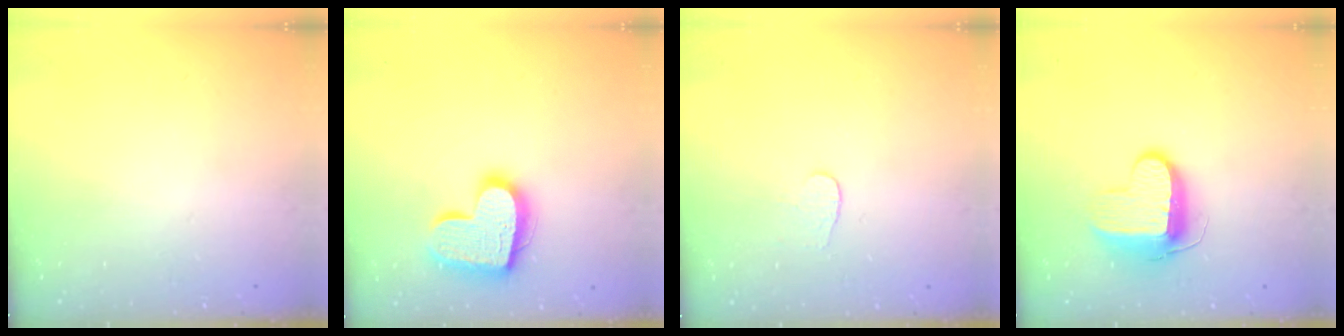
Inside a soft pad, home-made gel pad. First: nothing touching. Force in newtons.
{"total": 16.7, "press": 16.7, "slide": 1.1}
{"total": 3.2, "press": 3.2, "slide": 0.3}
{"total": 10.3, "press": 10.3, "slide": 1.0}